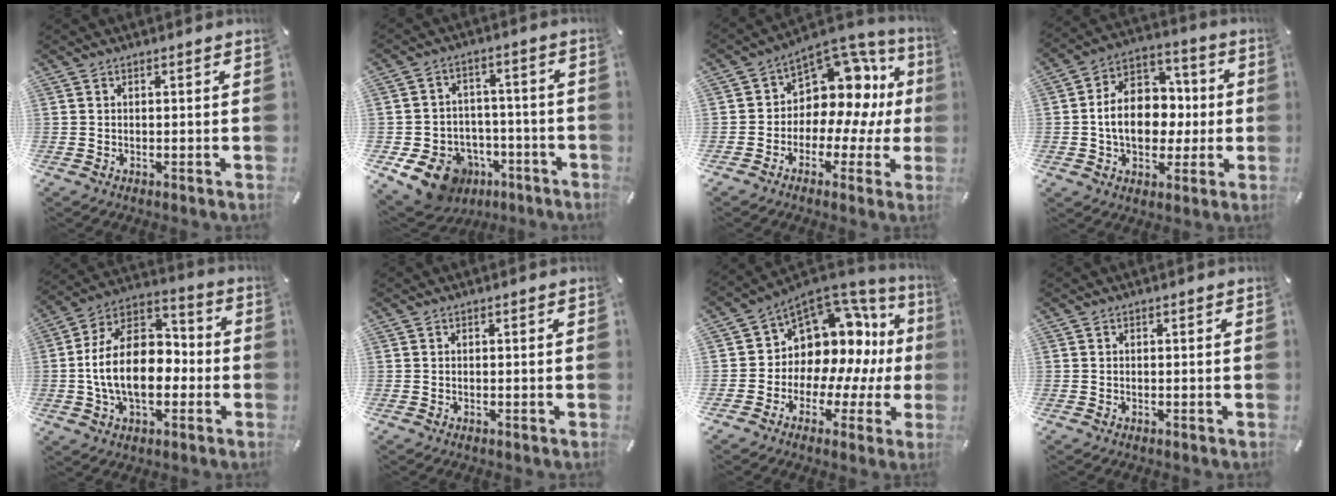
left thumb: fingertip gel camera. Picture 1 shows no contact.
{"total": 12.9, "force": [-7.2, 9.5, 4.8], "torque": [-0.085, 0.053, -0.116]}
{"total": 11.8, "force": [4.4, 9.0, 6.2], "torque": [-0.086, -0.053, 0.080]}
{"total": 14.0, "force": [-1.3, 10.9, 8.6], "torque": [-0.154, 0.016, -0.019]}
{"total": 17.4, "force": [-2.6, 11.5, 12.8], "torque": [-0.242, 0.021, -0.053]}
{"total": 0.0}
{"total": 10.2, "force": [3.8, 8.7, 3.7], "torque": [-0.060, -0.064, 0.079]}
{"total": 0.0}